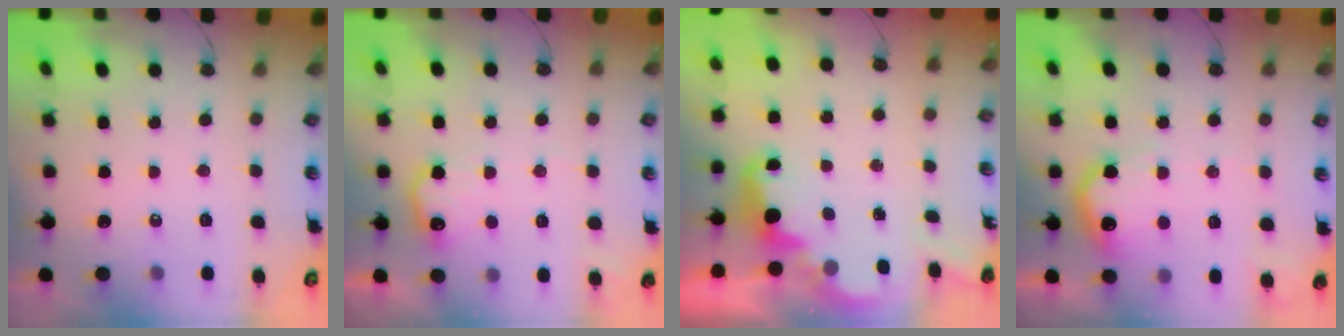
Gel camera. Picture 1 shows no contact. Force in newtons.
{"total": 11.9, "press": 11.9, "slide": 0.3}
{"total": 2.7, "press": 2.6, "slide": 0.7}
{"total": 13.3, "press": 13.2, "slide": 0.6}